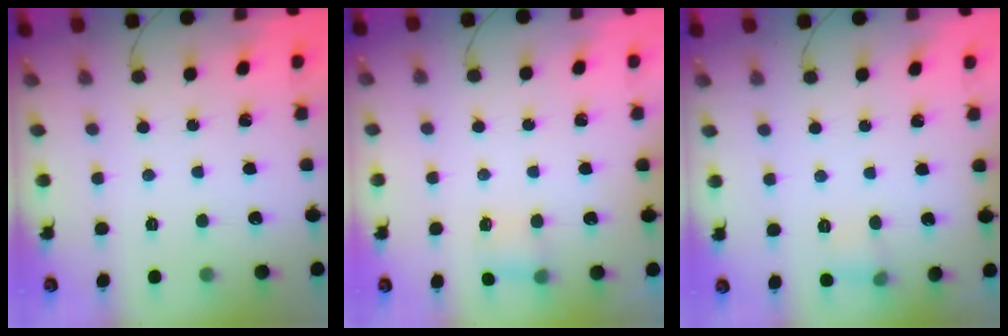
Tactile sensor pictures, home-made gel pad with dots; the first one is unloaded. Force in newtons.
{"total": 4.3, "press": 4.2, "slide": 1.2}
{"total": 5.6, "press": 5.4, "slide": 1.7}